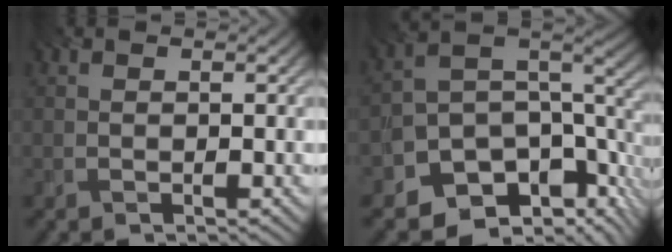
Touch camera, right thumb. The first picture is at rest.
{"total": 12.6, "force": [-5.9, 8.2, 7.4], "torque": [-0.153, -0.030, -0.088]}